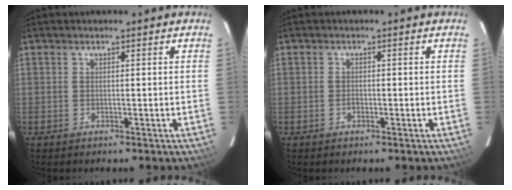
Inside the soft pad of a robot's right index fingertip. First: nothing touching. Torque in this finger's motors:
{"motor_torque": [0.25, 0.08, 0.07, 0.00]}